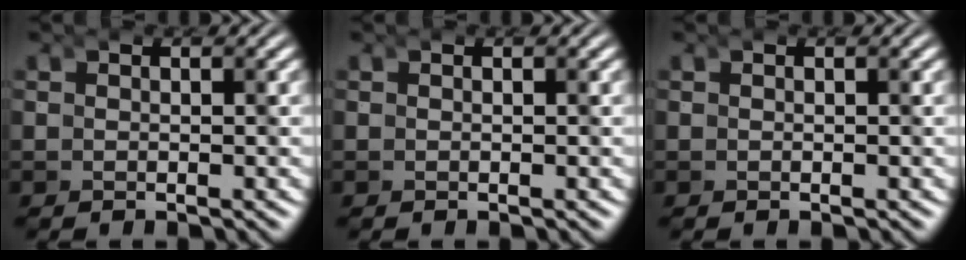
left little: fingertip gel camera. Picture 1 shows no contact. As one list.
[{"total": 0.0}, {"total": 0.0}]